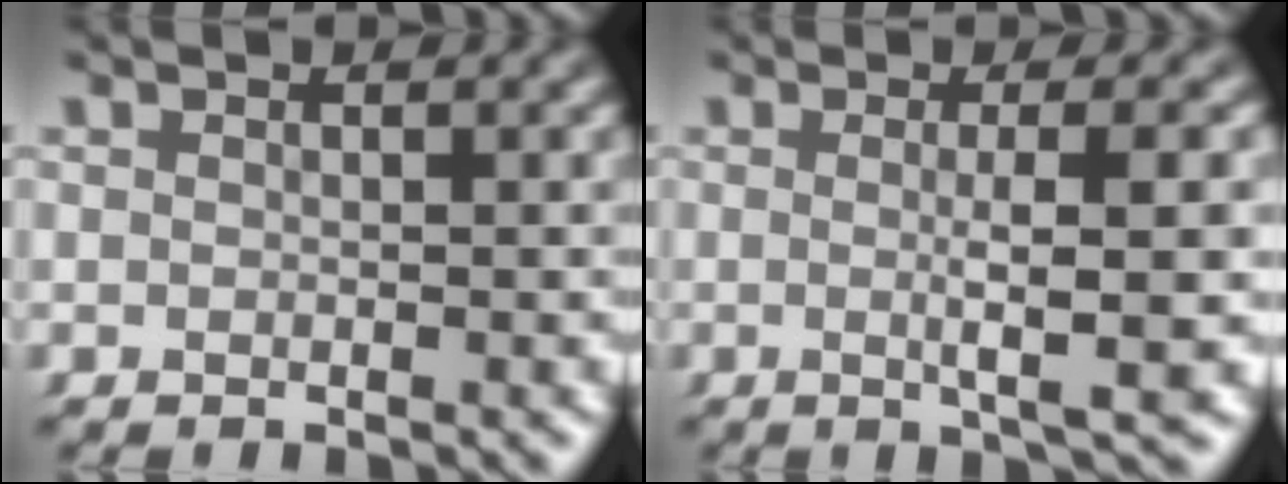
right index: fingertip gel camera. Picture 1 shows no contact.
{"total": 3.8, "force": [-0.1, -0.3, 3.8], "torque": [-0.060, -0.005, -0.001]}